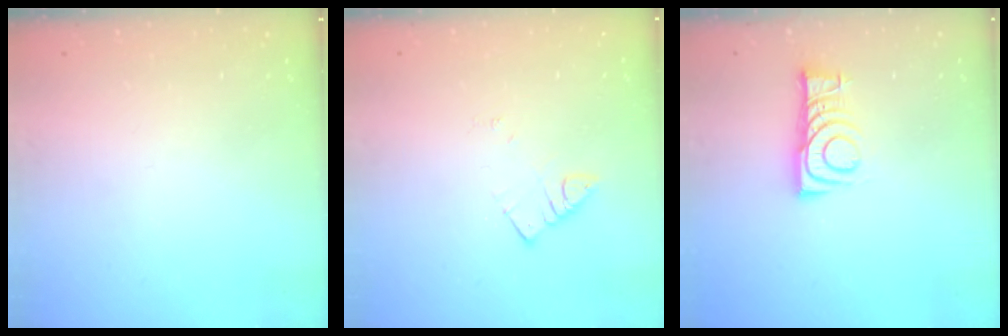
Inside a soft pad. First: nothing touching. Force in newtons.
{"total": 2.6, "press": 2.6, "slide": 0.1}
{"total": 8.0, "press": 7.9, "slide": 0.5}